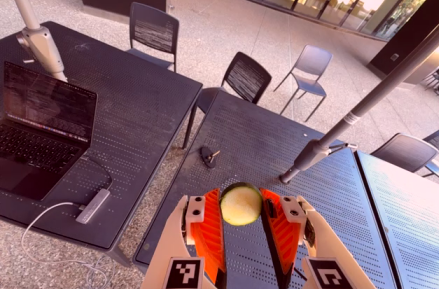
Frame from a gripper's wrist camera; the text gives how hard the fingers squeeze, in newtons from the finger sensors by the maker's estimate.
{"total": 9.7, "left": 10.1, "right": 9.4}